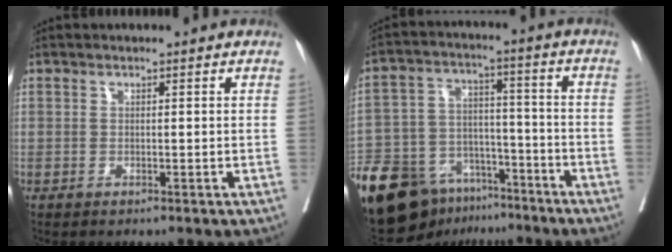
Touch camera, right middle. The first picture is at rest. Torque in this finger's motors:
{"motor_torque": [1.19, -0.95, 1.05, 0.21]}